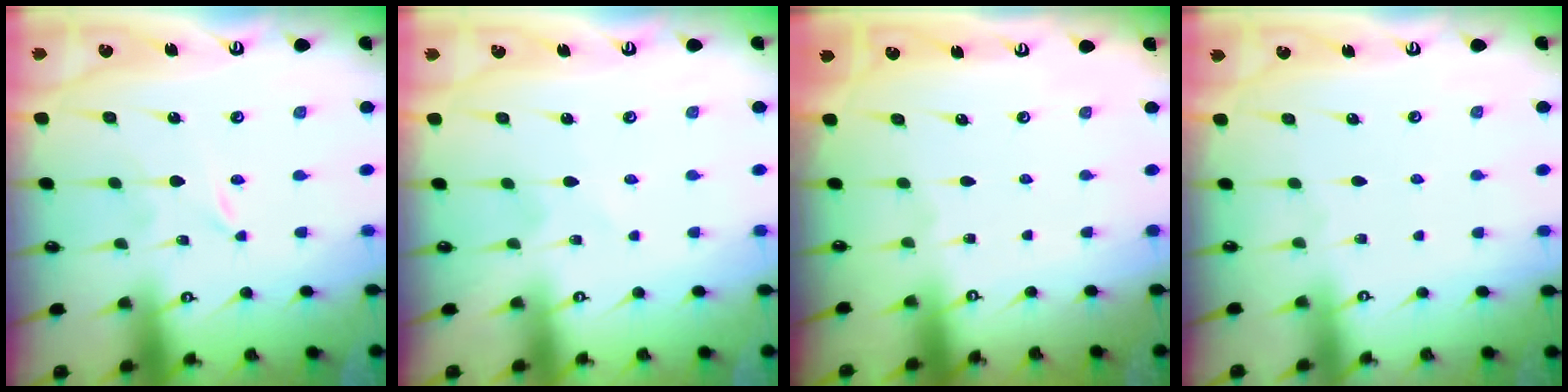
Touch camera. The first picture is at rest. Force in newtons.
{"total": 2.3, "press": 2.3, "slide": 0.1}
{"total": 0.0}
{"total": 0.0}